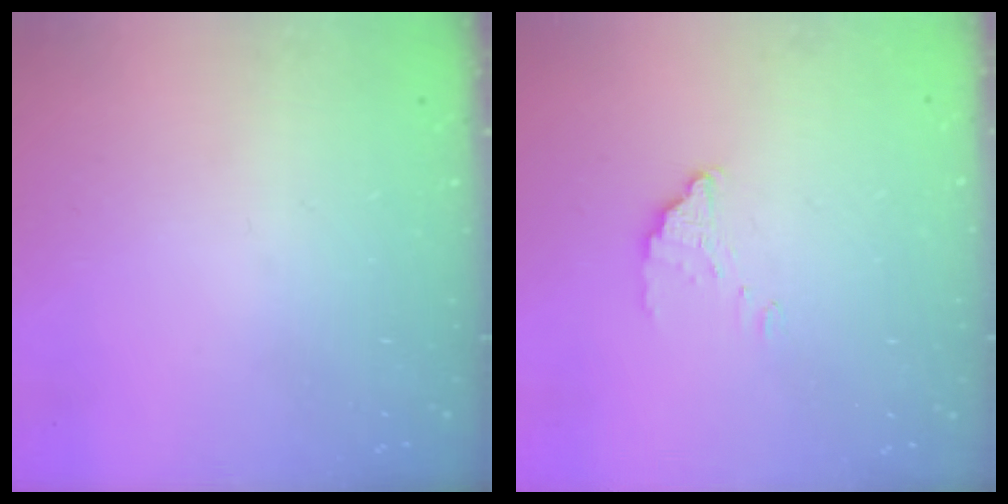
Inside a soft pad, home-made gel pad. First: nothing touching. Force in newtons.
{"total": 2.0, "press": 2.0, "slide": 0.1}